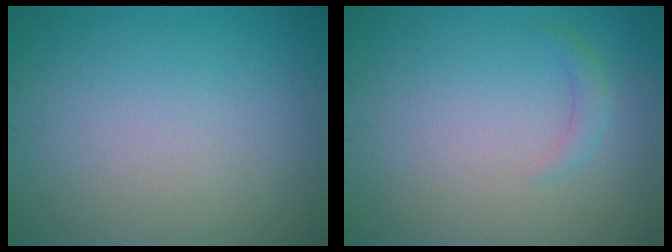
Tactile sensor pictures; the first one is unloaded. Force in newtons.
{"total": 1.1, "press": 1.1, "slide": 0.0}